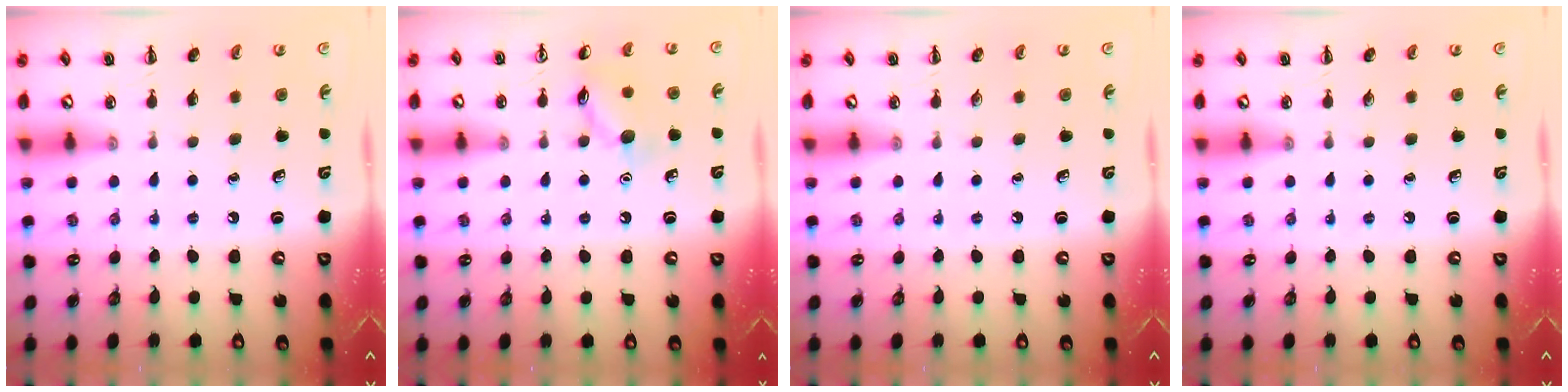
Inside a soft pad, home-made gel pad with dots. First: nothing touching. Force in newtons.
{"total": 8.7, "press": 8.7, "slide": 0.6}
{"total": 0.0}
{"total": 0.0}